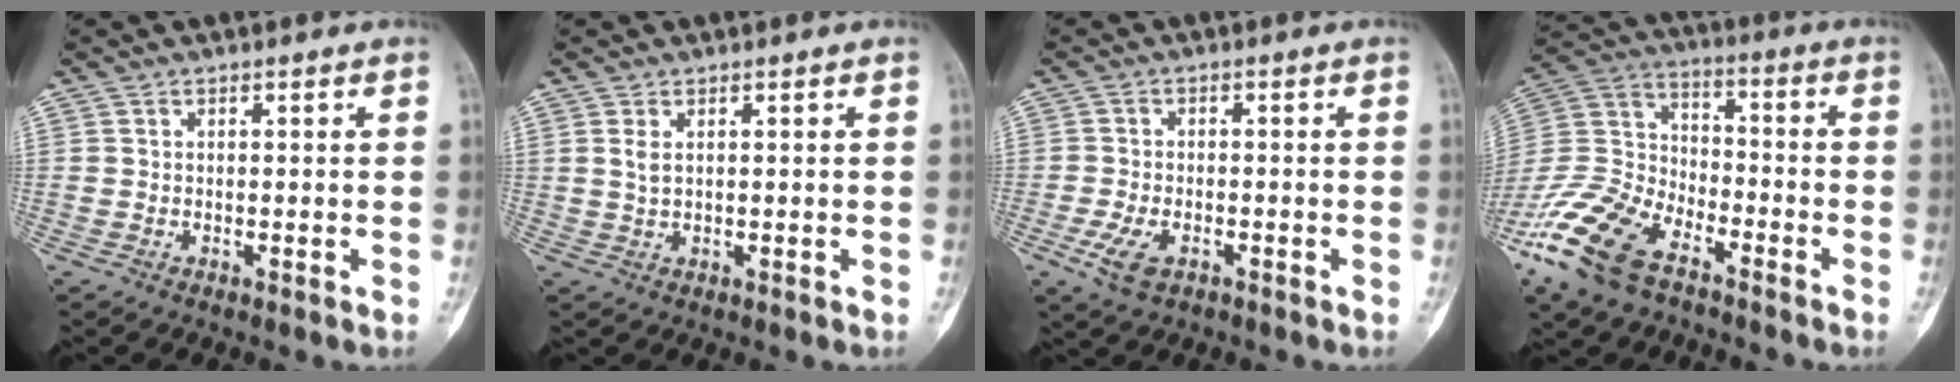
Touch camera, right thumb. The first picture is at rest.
{"total": 1.8, "force": [0.7, 0.9, 1.5], "torque": [-0.032, 0.001, 0.020]}
{"total": 5.3, "force": [-2.5, 2.8, 3.8], "torque": [-0.084, 0.003, -0.045]}
{"total": 17.6, "force": [-11.2, 8.9, 10.3], "torque": [-0.215, 0.048, -0.221]}